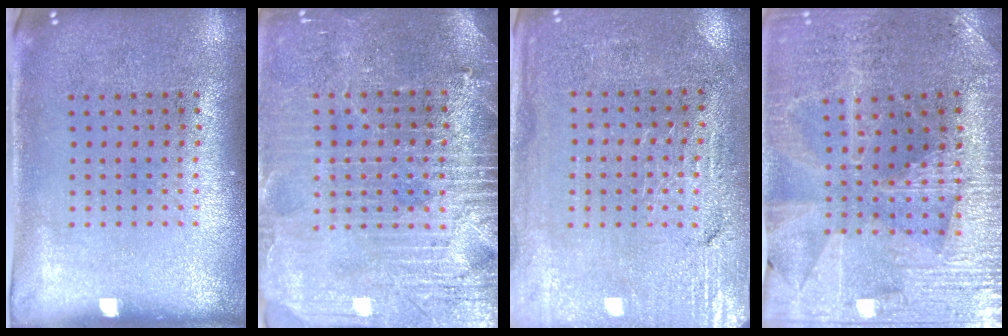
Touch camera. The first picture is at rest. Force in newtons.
{"total": 3.7, "press": 3.4, "slide": 1.3}
{"total": 3.2, "press": 3.0, "slide": 1.0}
{"total": 3.0, "press": 2.9, "slide": 0.4}